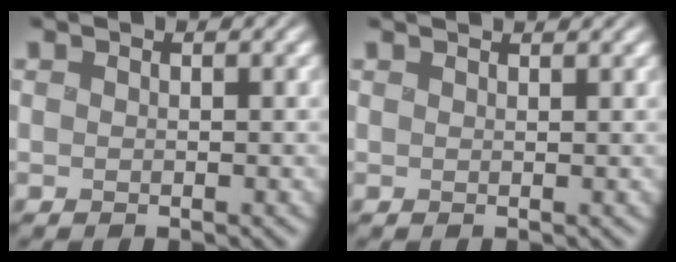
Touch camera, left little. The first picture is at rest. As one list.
[{"total": 1.7, "force": [1.6, 0.2, 0.5], "torque": [-0.001, 0.005, 0.017]}]